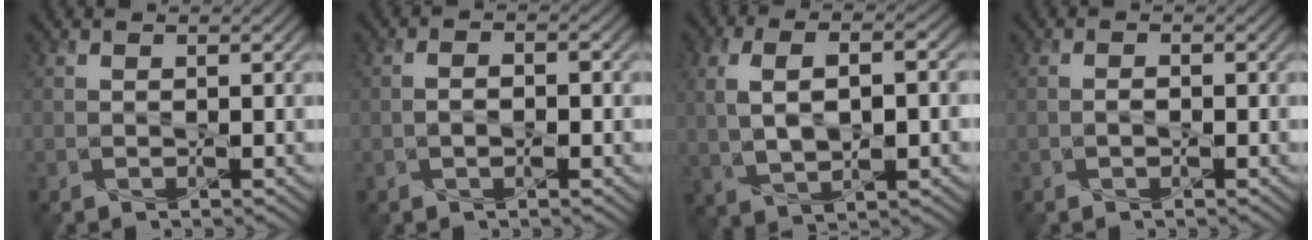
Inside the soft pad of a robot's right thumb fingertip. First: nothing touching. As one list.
[{"total": 2.4, "force": [-0.5, 1.4, 1.9], "torque": [-0.022, -0.001, -0.014]}, {"total": 9.0, "force": [0.6, 4.4, 7.9], "torque": [-0.169, 0.006, 0.016]}, {"total": 0.8, "force": [-0.3, 0.4, 0.6], "torque": [-0.014, 0.000, -0.005]}]